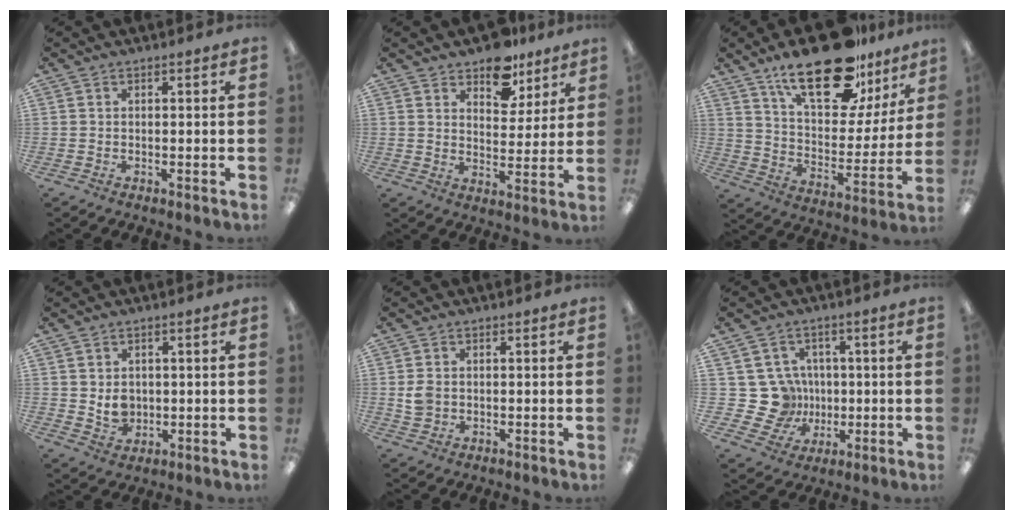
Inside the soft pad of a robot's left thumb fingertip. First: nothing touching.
{"total": 10.2, "force": [8.1, 5.4, 2.9], "torque": [-0.033, -0.054, 0.148]}
{"total": 24.5, "force": [16.8, 10.2, 14.6], "torque": [-0.225, -0.102, 0.287]}
{"total": 4.6, "force": [1.0, 4.1, 1.9], "torque": [-0.018, -0.003, 0.017]}
{"total": 3.5, "force": [0.2, 2.9, 1.8], "torque": [-0.026, 0.003, 0.003]}
{"total": 11.6, "force": [0.4, 11.1, 3.5], "torque": [-0.087, -0.007, 0.019]}